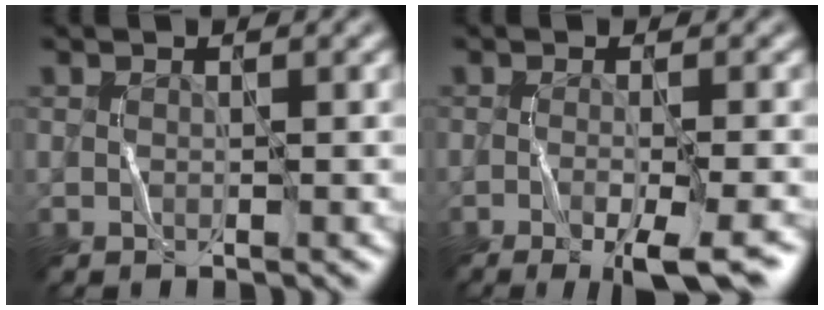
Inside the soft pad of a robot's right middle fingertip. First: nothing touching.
{"total": 6.6, "force": [-3.7, 1.5, 5.2], "torque": [-0.064, 0.002, -0.055]}